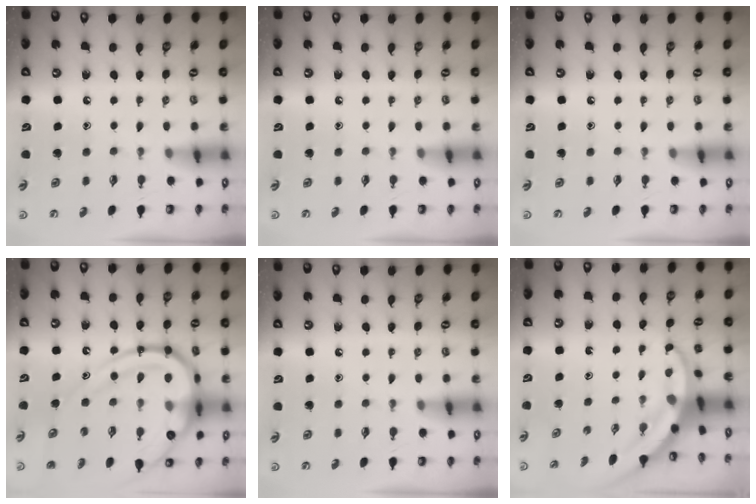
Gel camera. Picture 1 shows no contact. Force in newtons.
{"total": 0.0}
{"total": 0.0}
{"total": 21.8, "press": 21.7, "slide": 2.2}
{"total": 0.0}
{"total": 3.9, "press": 3.9, "slide": 0.5}